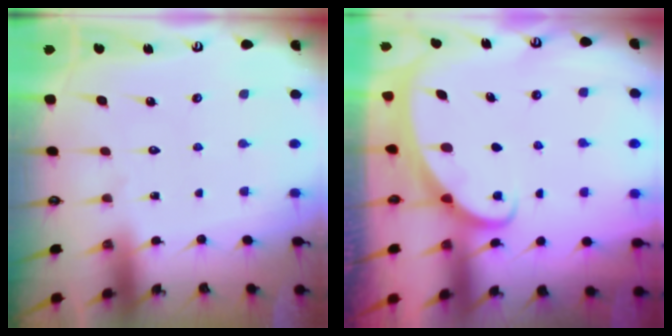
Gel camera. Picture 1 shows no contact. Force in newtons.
{"total": 1.8, "press": 1.8, "slide": 0.1}